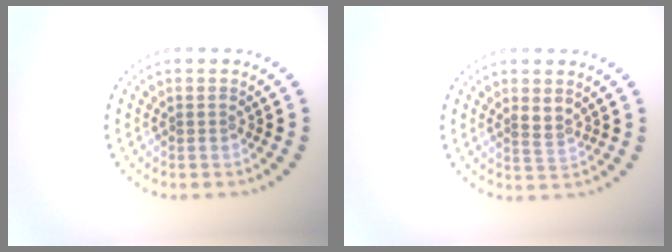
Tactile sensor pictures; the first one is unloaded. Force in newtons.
{"total": 1.3, "press": 1.2, "slide": 0.6}